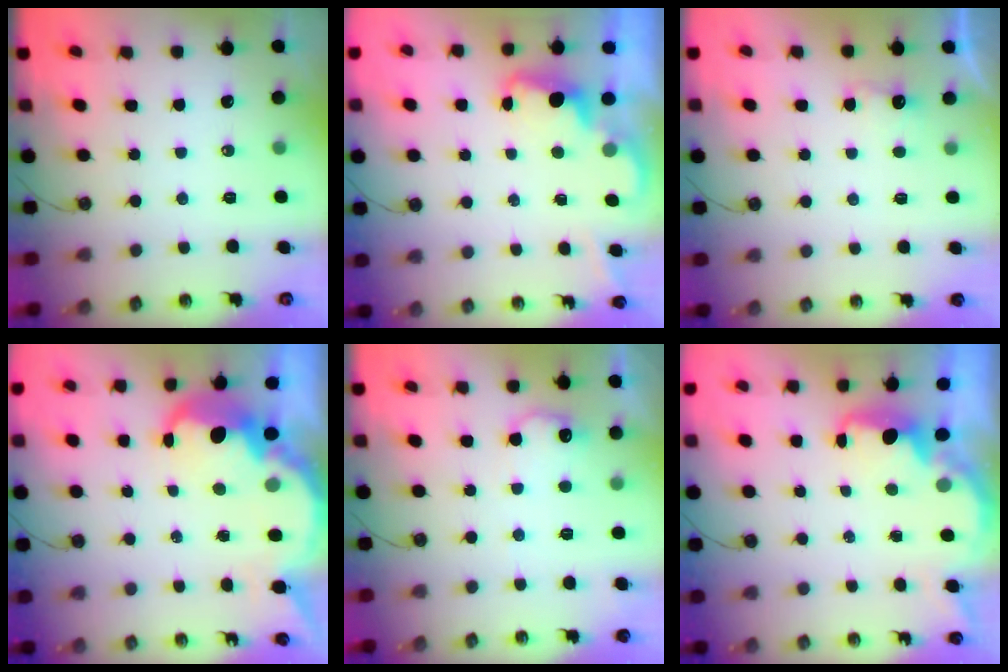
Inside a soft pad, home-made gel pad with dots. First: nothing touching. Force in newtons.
{"total": 2.0, "press": 1.9, "slide": 0.6}
{"total": 2.4, "press": 2.2, "slide": 0.9}
{"total": 9.5, "press": 9.4, "slide": 0.9}
{"total": 9.3, "press": 9.3, "slide": 0.4}
{"total": 2.3, "press": 2.2, "slide": 0.8}